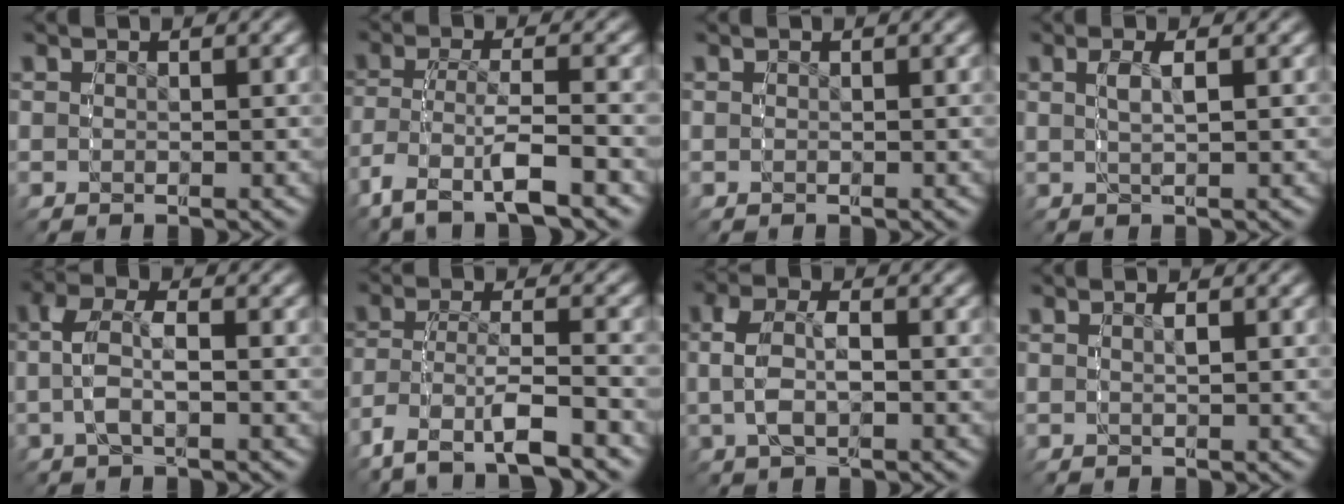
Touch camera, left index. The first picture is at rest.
{"total": 5.2, "force": [-2.6, 2.4, 3.8], "torque": [-0.084, -0.019, -0.034]}
{"total": 0.0}
{"total": 2.0, "force": [0.5, 0.5, 1.8], "torque": [-0.027, 0.006, 0.009]}
{"total": 4.1, "force": [-0.2, 2.4, 3.4], "torque": [-0.068, 0.001, -0.005]}
{"total": 5.6, "force": [-3.4, 2.8, 3.5], "torque": [-0.078, -0.019, -0.048]}
{"total": 4.4, "force": [0.0, 2.8, 3.3], "torque": [-0.068, 0.001, 0.000]}
{"total": 0.6, "force": [0.2, 0.0, 0.6], "torque": [-0.005, 0.002, 0.004]}